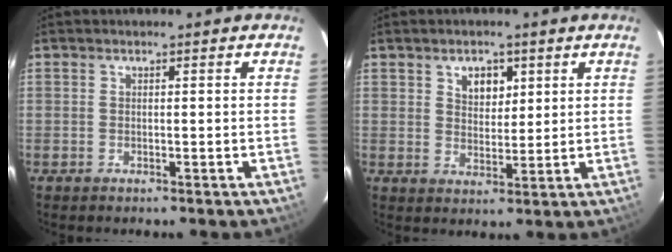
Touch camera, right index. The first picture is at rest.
{"total": 4.8, "force": [2.3, 3.2, 2.7], "torque": [-0.037, 0.006, 0.042]}